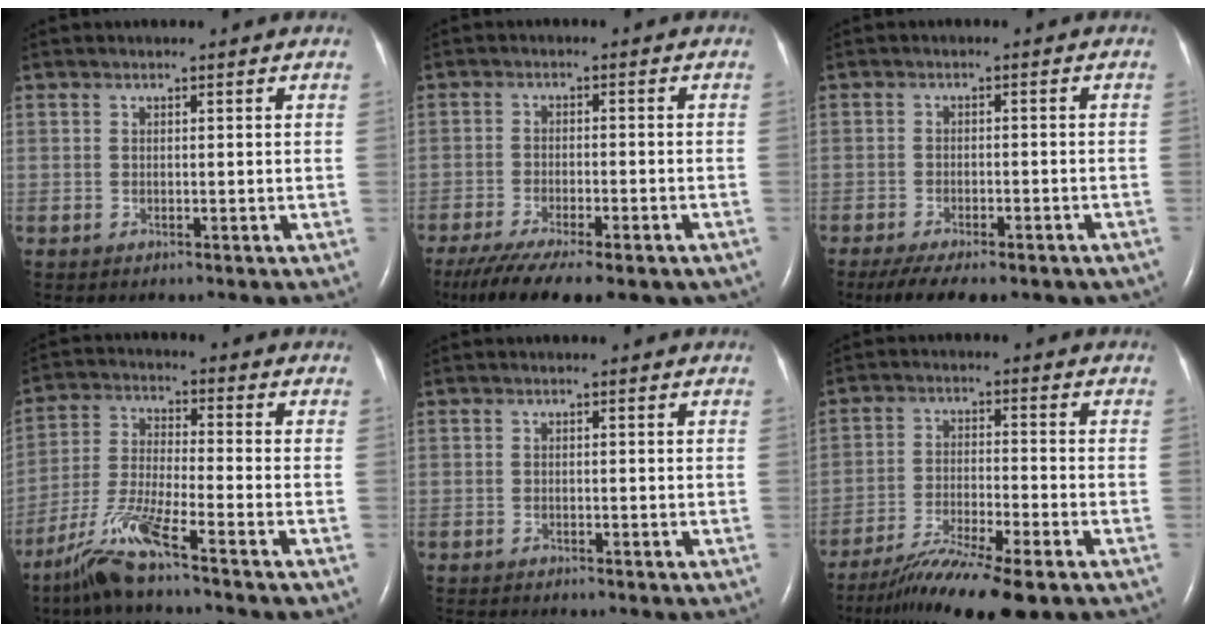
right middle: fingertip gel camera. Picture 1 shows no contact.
{"total": 16.8, "force": [-12.3, 4.6, 10.4], "torque": [-0.176, -0.026, -0.177]}
{"total": 13.5, "force": [-9.9, 5.0, 7.7], "torque": [-0.133, -0.011, -0.132]}
{"total": 8.9, "force": [-6.5, -0.5, 6.0], "torque": [-0.132, -0.025, -0.129]}
{"total": 3.9, "force": [-3.6, 0.5, 1.5], "torque": [-0.022, -0.011, -0.052]}
{"total": 11.9, "force": [-9.2, -0.2, 7.6], "torque": [-0.135, -0.029, -0.150]}